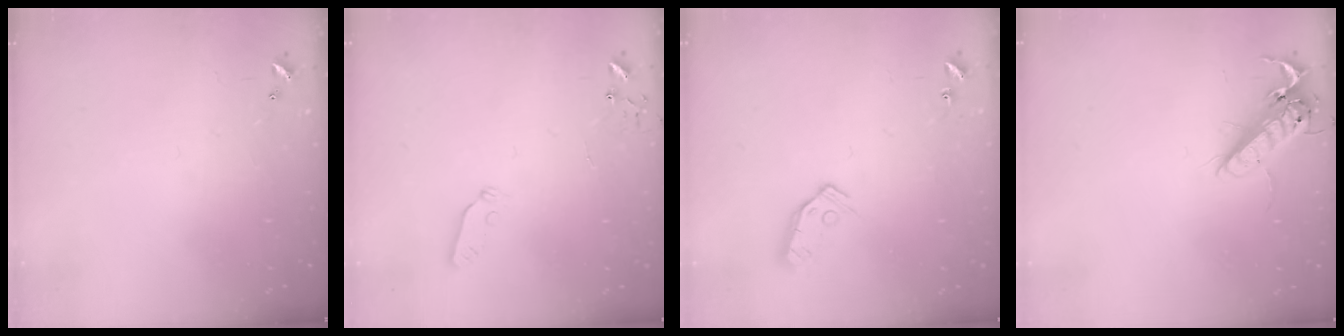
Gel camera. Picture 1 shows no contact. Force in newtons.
{"total": 3.8, "press": 3.8, "slide": 0.5}
{"total": 8.3, "press": 8.3, "slide": 0.5}
{"total": 13.6, "press": 13.5, "slide": 2.3}